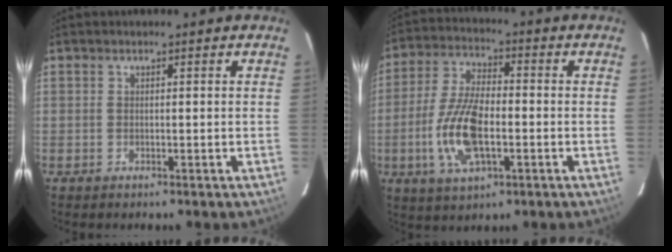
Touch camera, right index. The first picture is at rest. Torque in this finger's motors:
{"motor_torque": [0.41, -0.42, 0.29, 0.07]}